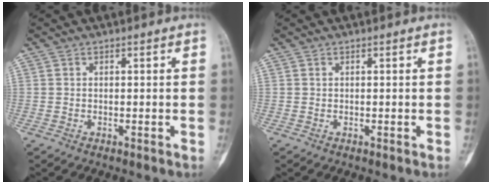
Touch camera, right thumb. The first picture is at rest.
{"total": 0.0}